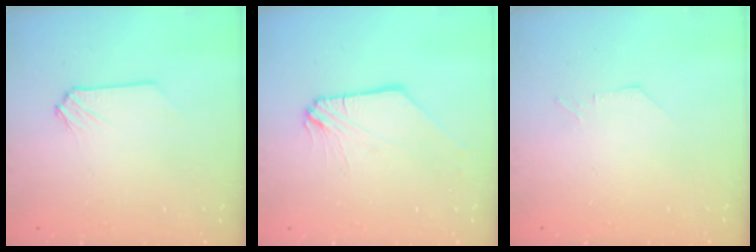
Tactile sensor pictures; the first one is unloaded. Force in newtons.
{"total": 0.0}
{"total": 0.0}